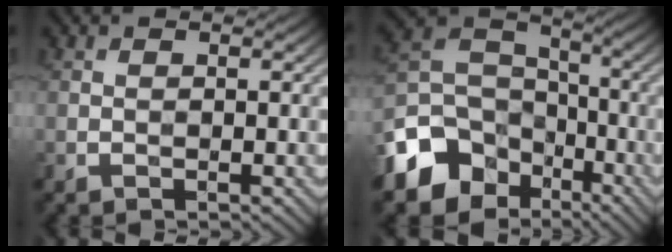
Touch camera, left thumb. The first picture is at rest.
{"total": 13.2, "force": [-7.3, 9.7, 5.1], "torque": [-0.157, -0.023, -0.137]}